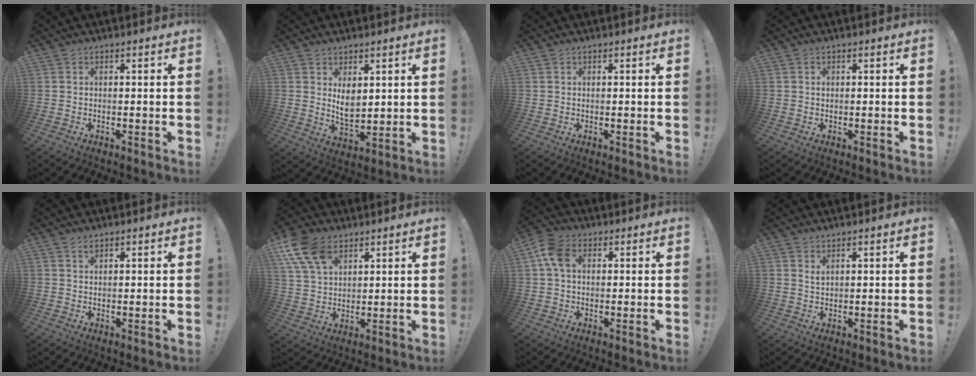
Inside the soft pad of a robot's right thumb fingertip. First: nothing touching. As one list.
[{"total": 6.9, "force": [2.9, 4.3, 4.5], "torque": [-0.071, -0.022, 0.053]}, {"total": 0.0}, {"total": 0.6, "force": [0.0, 0.6, 0.0], "torque": [-0.001, 0.003, 0.001]}, {"total": 1.3, "force": [1.0, 0.3, 0.8], "torque": [-0.002, -0.005, 0.016]}, {"total": 13.0, "force": [7.1, 8.0, 7.4], "torque": [-0.149, -0.025, 0.138]}, {"total": 7.9, "force": [2.0, 5.4, 5.4], "torque": [-0.113, 0.009, 0.041]}, {"total": 1.4, "force": [1.0, 0.5, 0.8], "torque": [-0.010, -0.004, 0.016]}]